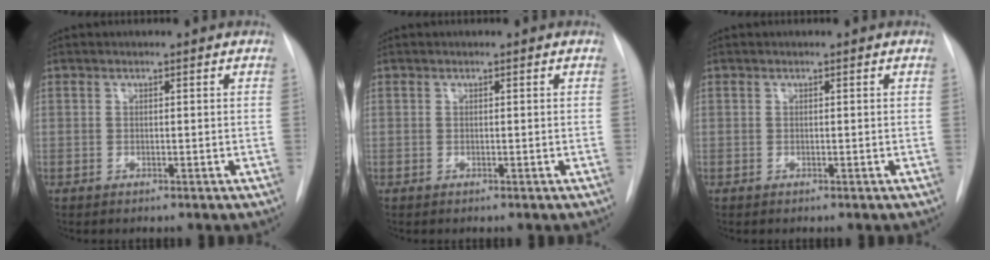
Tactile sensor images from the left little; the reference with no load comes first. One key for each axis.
{"total": 0.0}
{"total": 0.0}